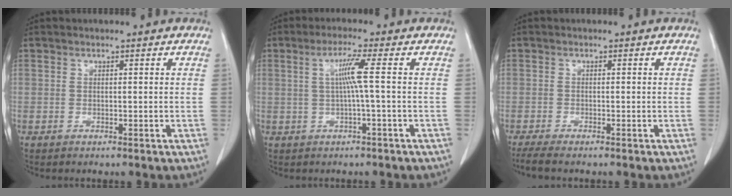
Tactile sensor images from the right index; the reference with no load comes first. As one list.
[{"total": 4.3, "force": [0.3, -1.1, 4.1], "torque": [-0.081, 0.005, 0.007]}, {"total": 3.0, "force": [-2.5, -0.1, 1.7], "torque": [-0.032, -0.009, -0.046]}]